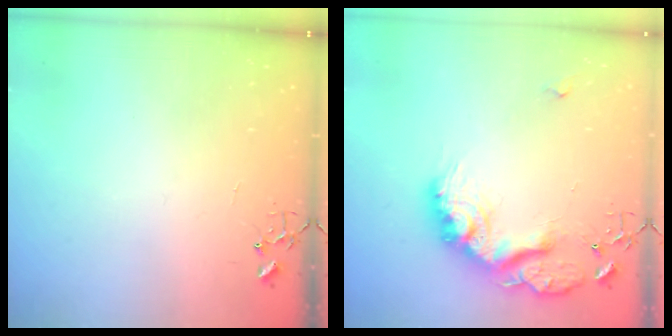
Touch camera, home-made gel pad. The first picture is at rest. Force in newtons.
{"total": 19.5, "press": 19.5, "slide": 1.0}